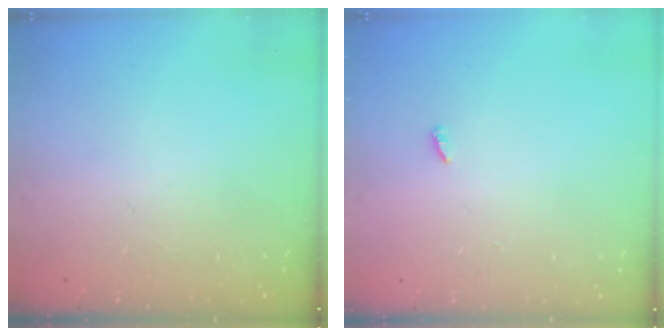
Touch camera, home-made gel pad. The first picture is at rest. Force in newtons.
{"total": 2.3, "press": 2.3, "slide": 0.2}